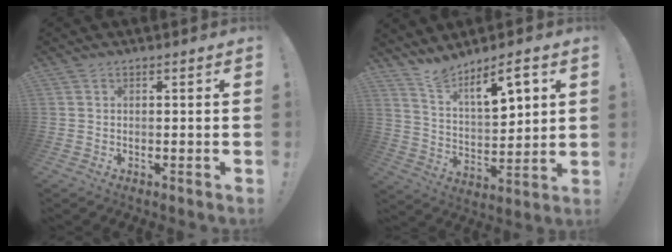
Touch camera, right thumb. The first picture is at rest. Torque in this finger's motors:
{"motor_torque": [-0.86, 1.37, 0.80, 1.02, 0.11]}